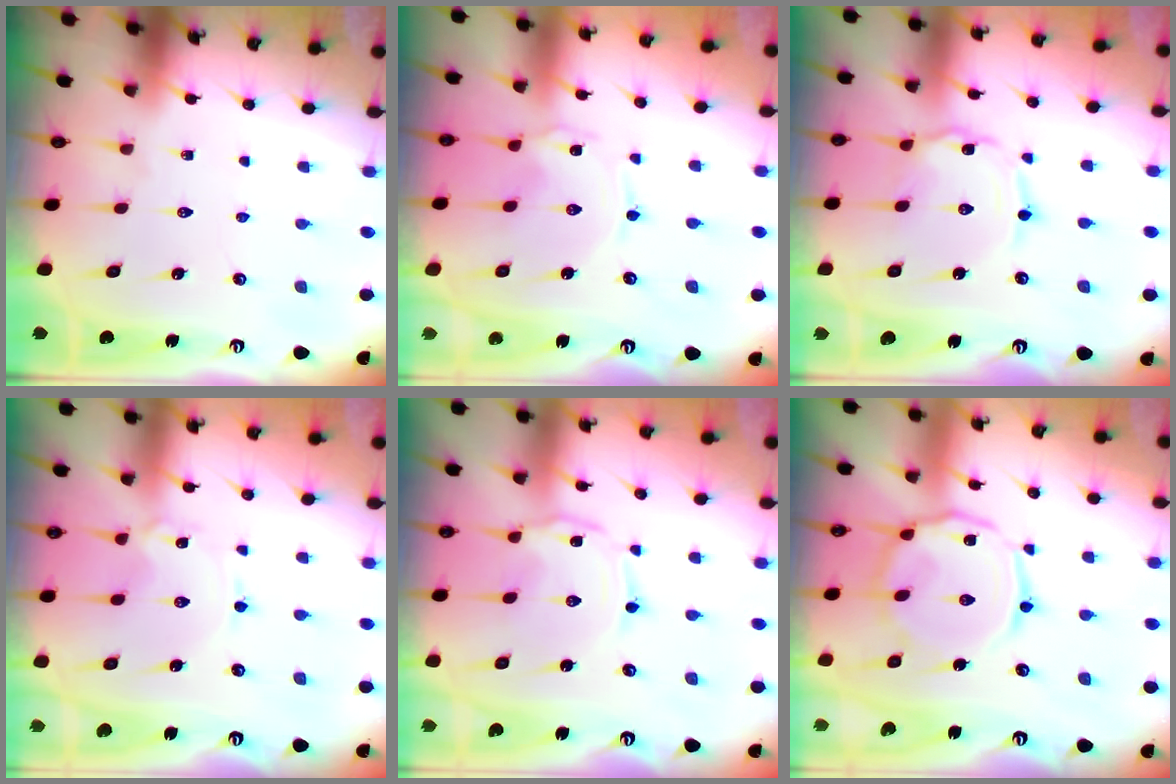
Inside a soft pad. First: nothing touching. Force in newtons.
{"total": 0.5, "press": 0.5, "slide": 0.1}
{"total": 0.7, "press": 0.7, "slide": 0.1}
{"total": 0.0}
{"total": 1.4, "press": 1.4, "slide": 0.1}
{"total": 11.7, "press": 11.7, "slide": 0.9}